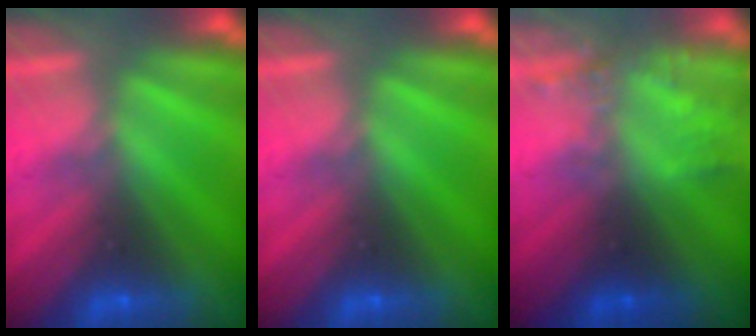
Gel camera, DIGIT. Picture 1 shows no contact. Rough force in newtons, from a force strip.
{"total": 0.0}
{"total": 2.3}